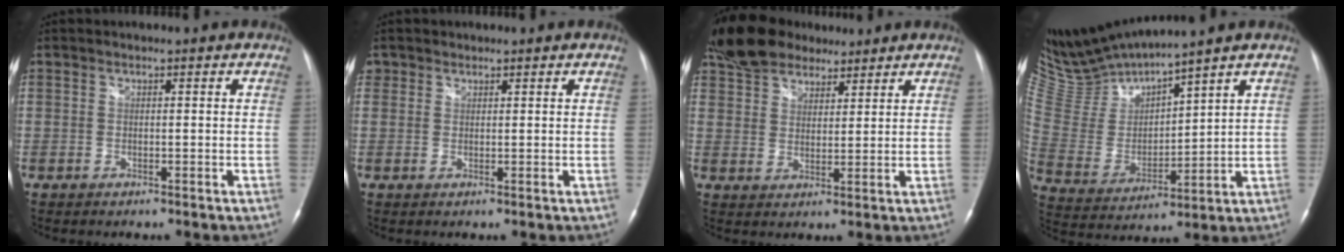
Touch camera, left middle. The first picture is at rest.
{"total": 1.8, "force": [1.0, 1.5, 0.1], "torque": [0.005, 0.002, 0.015]}
{"total": 11.7, "force": [9.5, 5.4, 4.1], "torque": [-0.084, 0.033, 0.171]}
{"total": 11.9, "force": [11.6, -0.9, 2.6], "torque": [-0.079, -0.005, 0.251]}